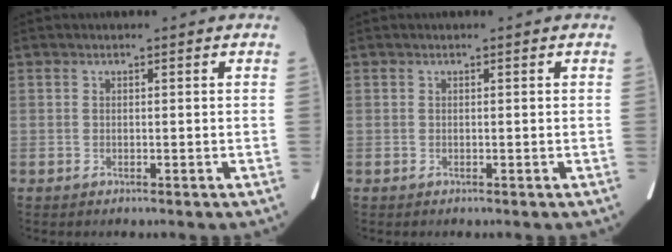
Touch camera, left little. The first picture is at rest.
{"total": 0.0}